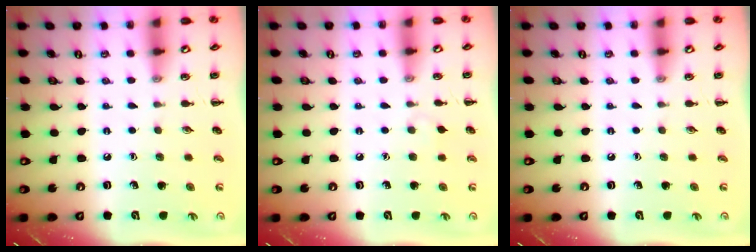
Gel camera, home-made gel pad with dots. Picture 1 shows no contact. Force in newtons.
{"total": 2.8, "press": 2.5, "slide": 1.1}
{"total": 0.0}